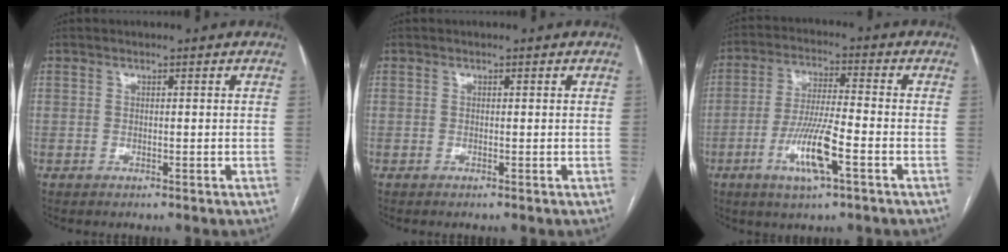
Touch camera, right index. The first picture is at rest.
{"total": 0.0}
{"total": 9.6, "force": [-3.9, 0.9, 8.7], "torque": [-0.171, -0.008, -0.071]}